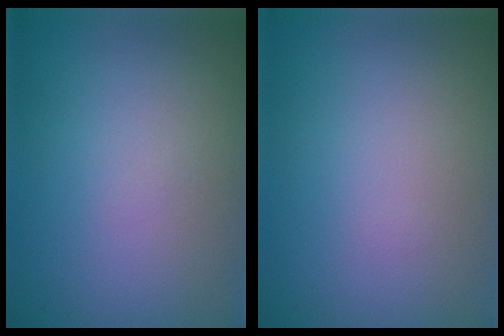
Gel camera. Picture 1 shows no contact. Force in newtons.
{"total": 0.0}